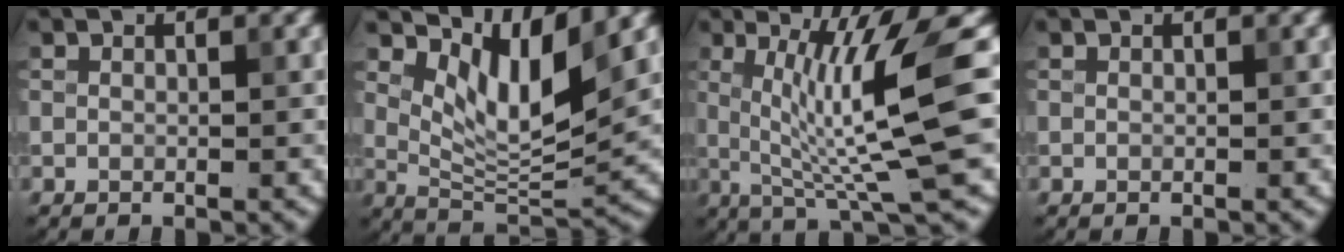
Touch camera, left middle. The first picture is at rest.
{"total": 5.8, "force": [3.3, 1.8, 4.5], "torque": [-0.086, -0.015, 0.066]}
{"total": 9.1, "force": [0.8, 0.8, 9.0], "torque": [-0.143, -0.007, 0.024]}
{"total": 0.0}